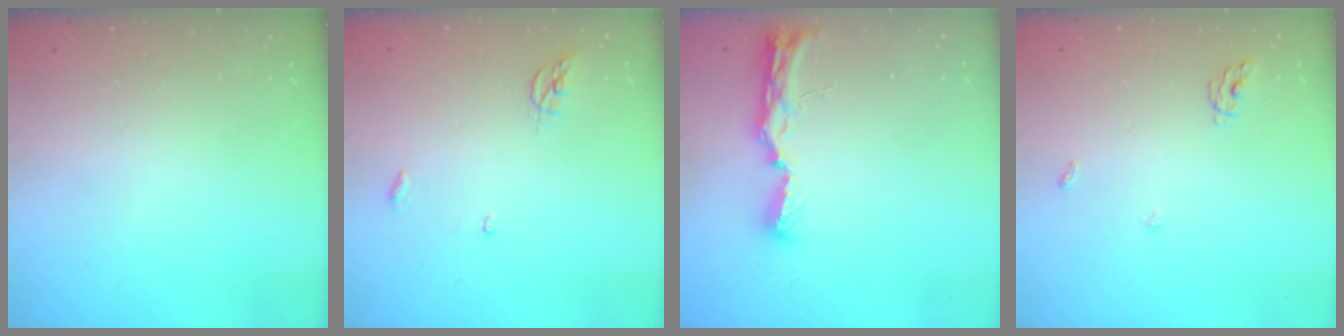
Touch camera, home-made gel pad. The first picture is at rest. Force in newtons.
{"total": 4.0, "press": 3.9, "slide": 0.4}
{"total": 8.8, "press": 8.7, "slide": 0.9}
{"total": 4.6, "press": 4.6, "slide": 0.5}